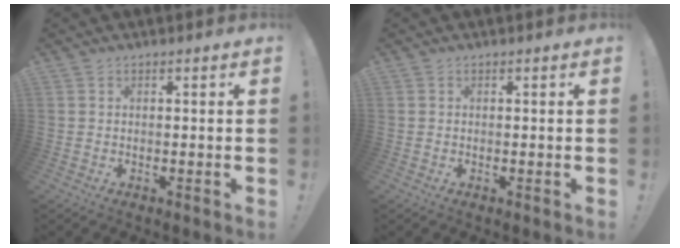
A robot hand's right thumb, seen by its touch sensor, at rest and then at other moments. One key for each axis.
{"total": 0.0}